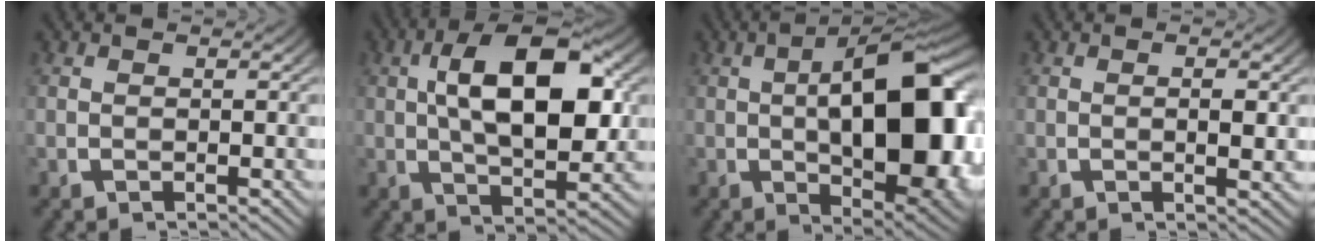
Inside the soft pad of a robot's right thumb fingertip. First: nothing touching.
{"total": 11.5, "force": [0.7, 5.7, 10.0], "torque": [-0.180, -0.013, 0.018]}
{"total": 18.3, "force": [-1.8, 8.8, 15.9], "torque": [-0.243, -0.043, -0.004]}
{"total": 1.4, "force": [-0.2, 0.4, 1.3], "torque": [-0.021, -0.004, -0.006]}